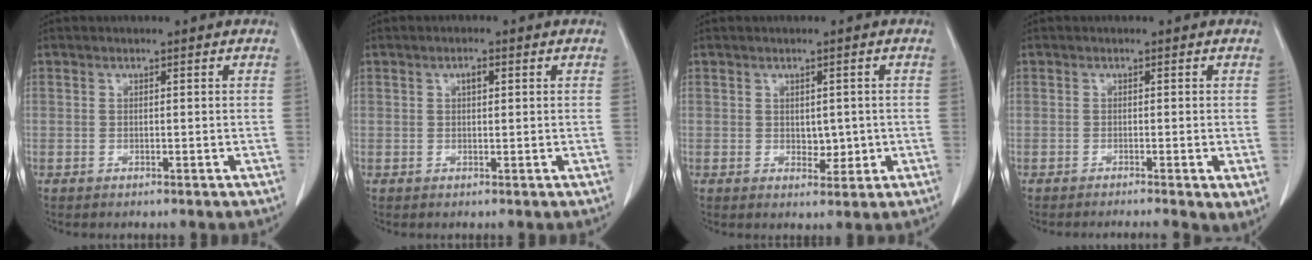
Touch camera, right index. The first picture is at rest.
{"total": 1.4, "force": [0.5, 0.5, 1.2], "torque": [-0.020, 0.002, 0.007]}
{"total": 2.9, "force": [-0.1, 1.8, 2.2], "torque": [-0.028, -0.003, 0.006]}
{"total": 4.0, "force": [-2.2, 0.8, 3.2], "torque": [-0.036, -0.012, -0.038]}